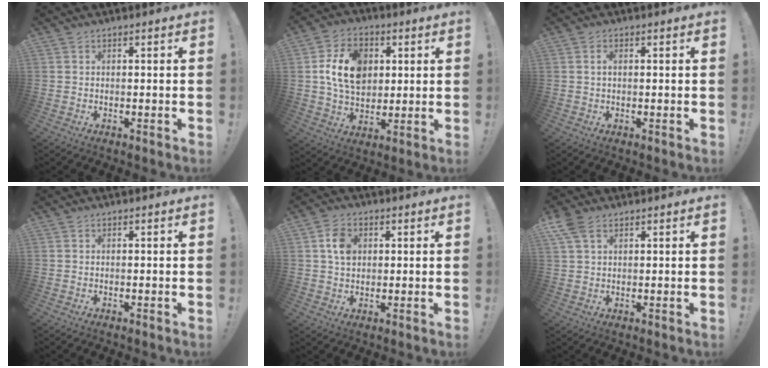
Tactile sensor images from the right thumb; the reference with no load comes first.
{"total": 15.7, "force": [3.3, 11.7, 10.0], "torque": [-0.172, -0.001, 0.066]}
{"total": 1.5, "force": [0.3, 0.9, 1.2], "torque": [-0.032, 0.007, 0.005]}
{"total": 0.0}
{"total": 6.7, "force": [1.6, 5.1, 3.9], "torque": [-0.058, 0.008, 0.030]}
{"total": 5.1, "force": [2.8, 2.8, 3.2], "torque": [-0.058, -0.006, 0.056]}